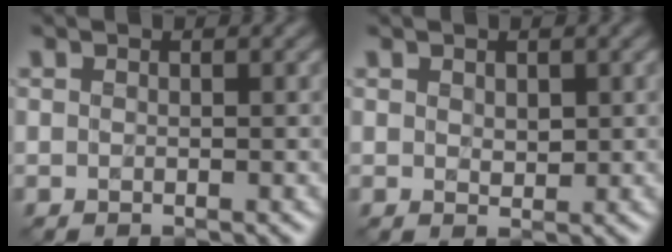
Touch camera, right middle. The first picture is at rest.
{"total": 0.8, "force": [0.3, 0.5, 0.6], "torque": [-0.011, -0.005, 0.012]}